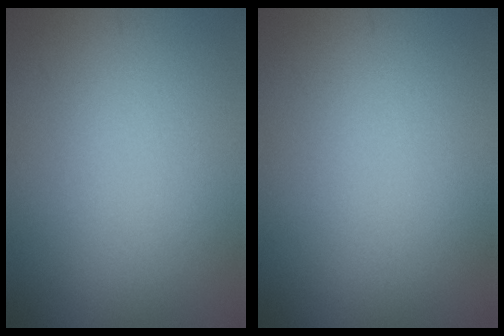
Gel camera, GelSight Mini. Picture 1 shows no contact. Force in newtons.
{"total": 0.0}